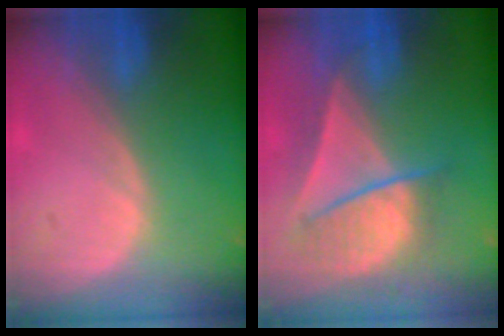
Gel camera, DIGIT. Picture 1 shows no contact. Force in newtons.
{"total": 7.8, "press": 7.3, "slide": 2.7}